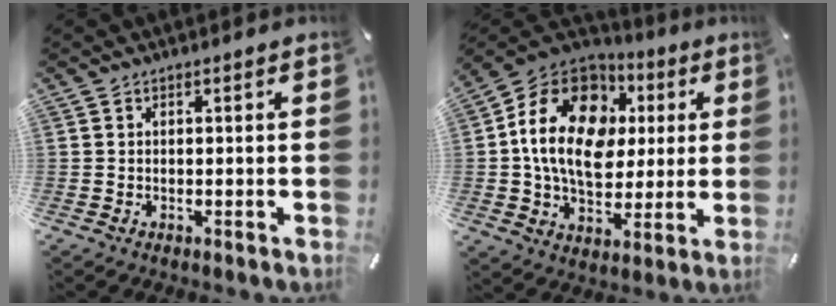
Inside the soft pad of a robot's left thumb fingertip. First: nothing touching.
{"total": 18.9, "force": [2.6, 14.1, 12.4], "torque": [-0.240, -0.002, 0.041]}